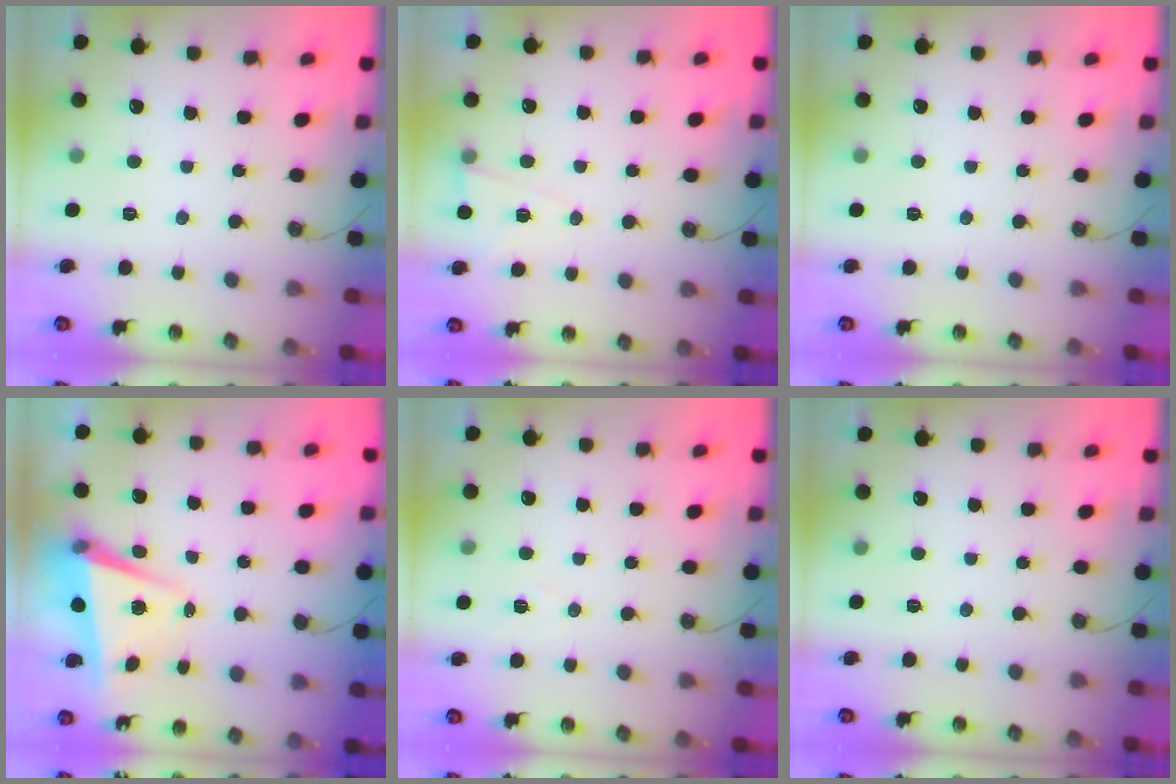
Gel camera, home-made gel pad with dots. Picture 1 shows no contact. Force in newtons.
{"total": 5.9, "press": 5.2, "slide": 2.8}
{"total": 0.0}
{"total": 4.8, "press": 4.7, "slide": 1.1}
{"total": 5.6, "press": 3.5, "slide": 4.3}
{"total": 0.0}